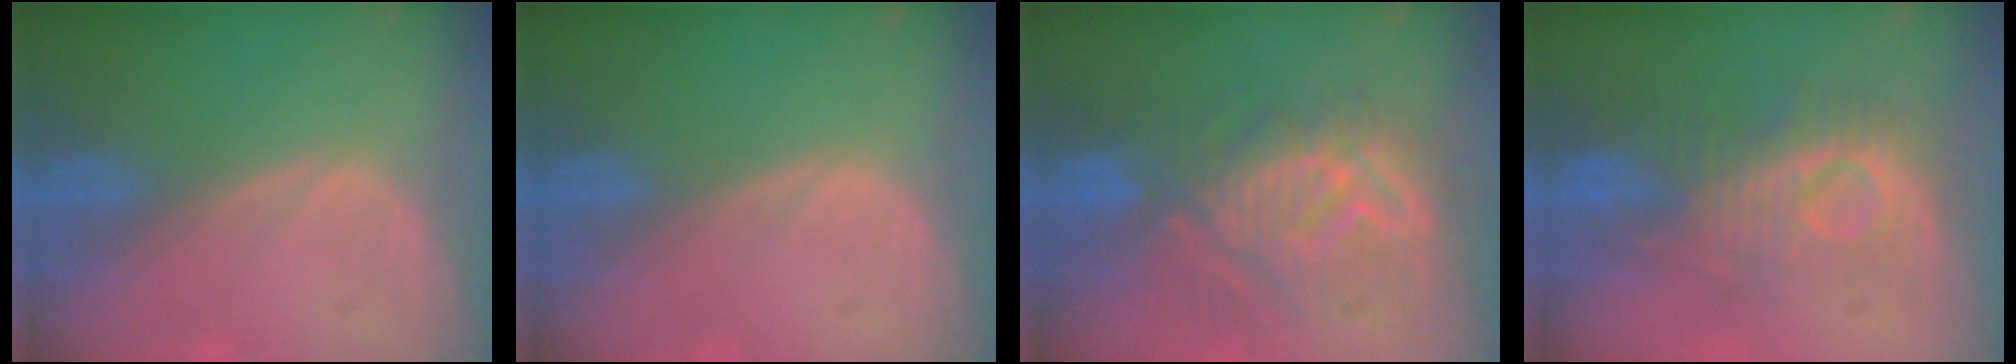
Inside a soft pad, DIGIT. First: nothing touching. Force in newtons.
{"total": 0.0}
{"total": 10.2, "press": 10.0, "slide": 2.1}
{"total": 8.7, "press": 8.5, "slide": 2.0}